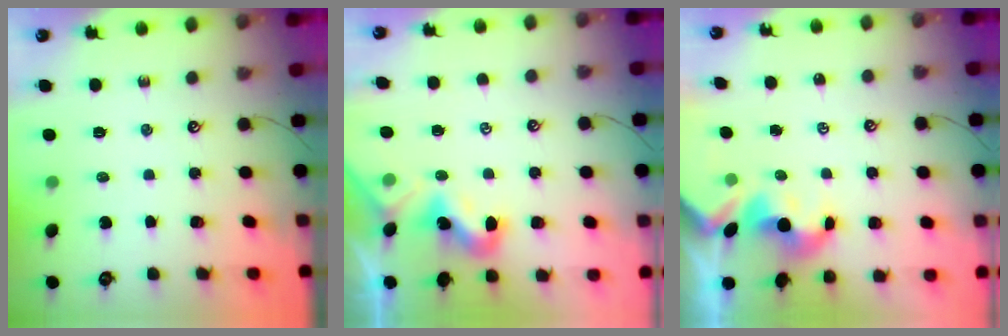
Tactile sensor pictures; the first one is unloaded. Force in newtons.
{"total": 2.0, "press": 2.0, "slide": 0.4}
{"total": 2.4, "press": 2.4, "slide": 0.2}